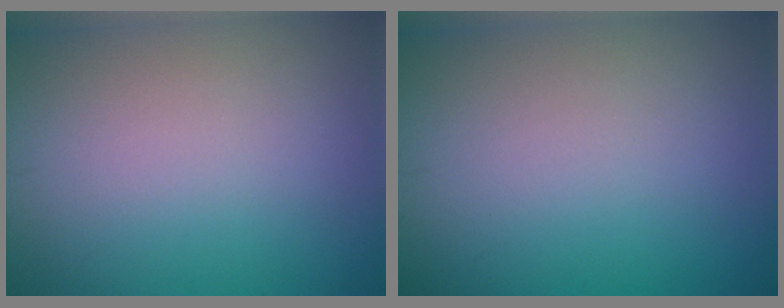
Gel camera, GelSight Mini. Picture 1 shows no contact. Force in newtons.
{"total": 0.0}